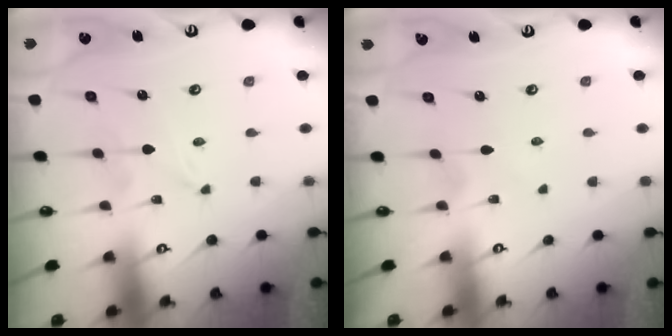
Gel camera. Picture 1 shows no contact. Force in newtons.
{"total": 1.7, "press": 1.7, "slide": 0.2}